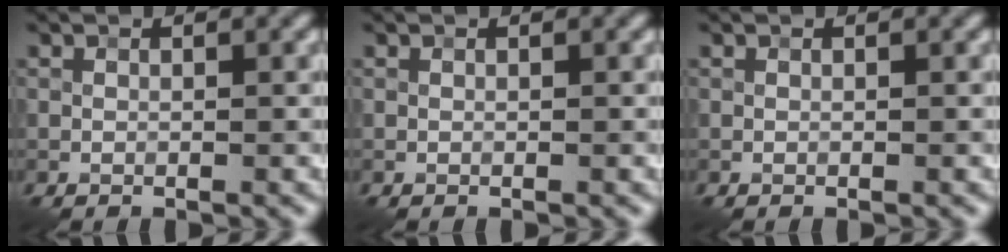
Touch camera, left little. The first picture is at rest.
{"total": 0.0}
{"total": 0.0}